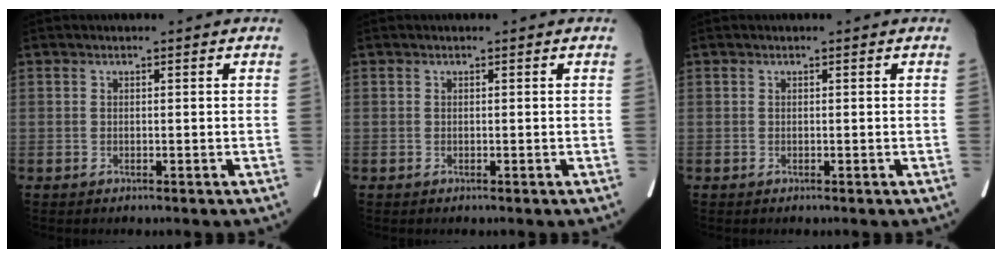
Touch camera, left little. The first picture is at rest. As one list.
[{"total": 0.0}, {"total": 0.0}]